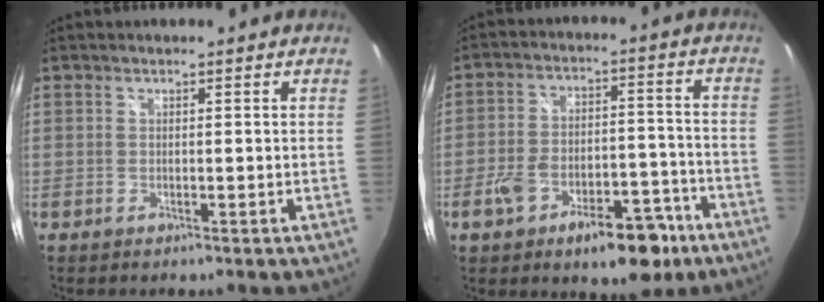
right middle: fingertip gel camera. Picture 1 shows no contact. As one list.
[{"total": 14.6, "force": [-8.5, 6.8, 9.7], "torque": [-0.169, 0.011, -0.122]}]